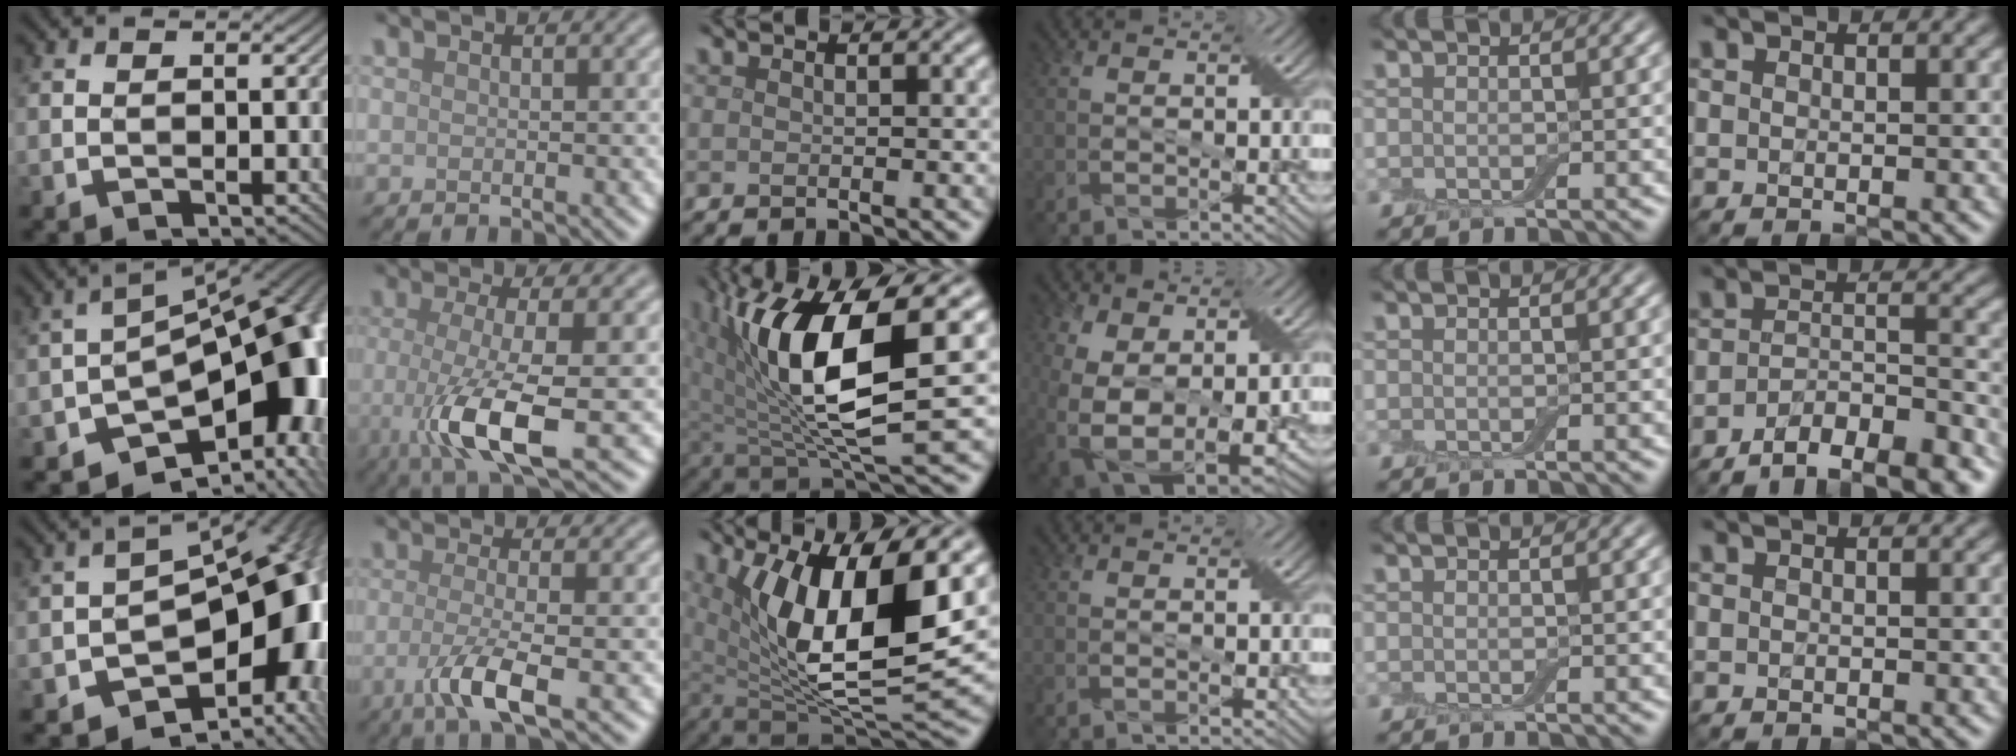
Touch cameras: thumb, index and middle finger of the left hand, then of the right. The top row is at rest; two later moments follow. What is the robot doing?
{"motion": "extract", "object": "backpack"}